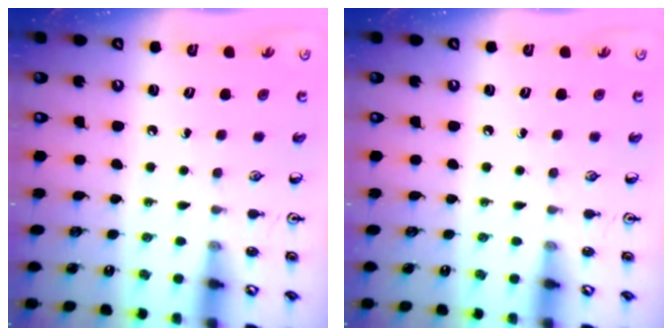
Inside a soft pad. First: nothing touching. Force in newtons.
{"total": 0.0}